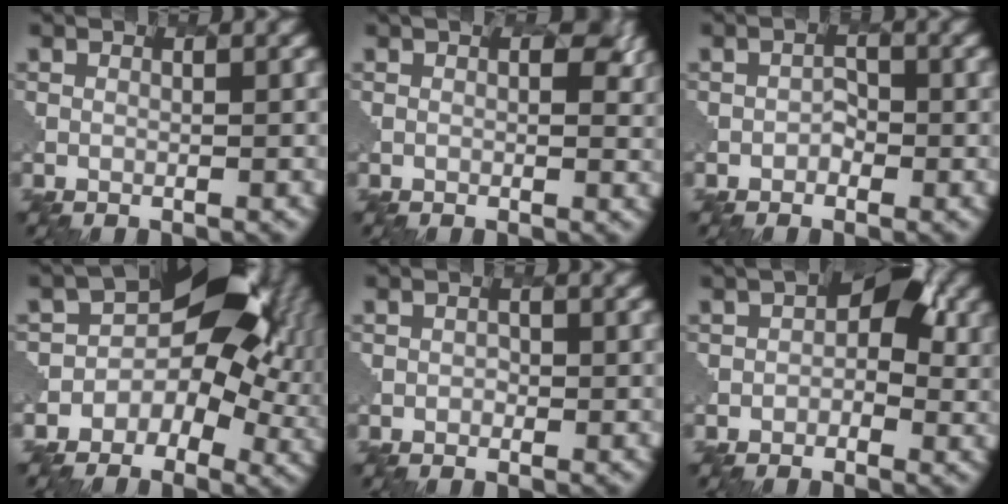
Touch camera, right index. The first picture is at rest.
{"total": 1.4, "force": [1.0, 0.4, -0.9], "torque": [0.006, 0.010, -0.001]}
{"total": 1.6, "force": [-0.7, 1.0, -1.0], "torque": [-0.011, -0.003, -0.036]}
{"total": 5.3, "force": [-0.7, 4.7, 2.2], "torque": [-0.024, 0.018, -0.042]}
{"total": 1.4, "force": [-0.2, 1.3, -0.3], "torque": [-0.011, -0.007, -0.014]}
{"total": 1.9, "force": [1.0, 1.6, 0.3], "torque": [-0.021, 0.010, -0.019]}